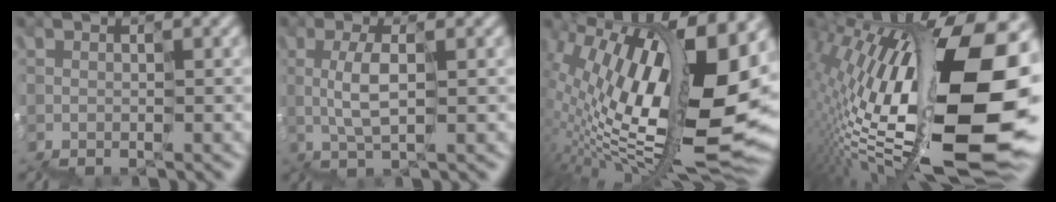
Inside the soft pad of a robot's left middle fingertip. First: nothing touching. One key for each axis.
{"total": 1.1, "fx": 0.3, "fy": 0.1, "fz": 1.0, "tx": -0.042, "ty": 0.014, "tz": 0.008}
{"total": 16.2, "fx": 4.0, "fy": 6.4, "fz": 14.3, "tx": -0.259, "ty": 0.012, "tz": 0.077}
{"total": 16.5, "fx": -0.5, "fy": 5.9, "fz": 15.4, "tx": -0.285, "ty": 0.004, "tz": -0.009}